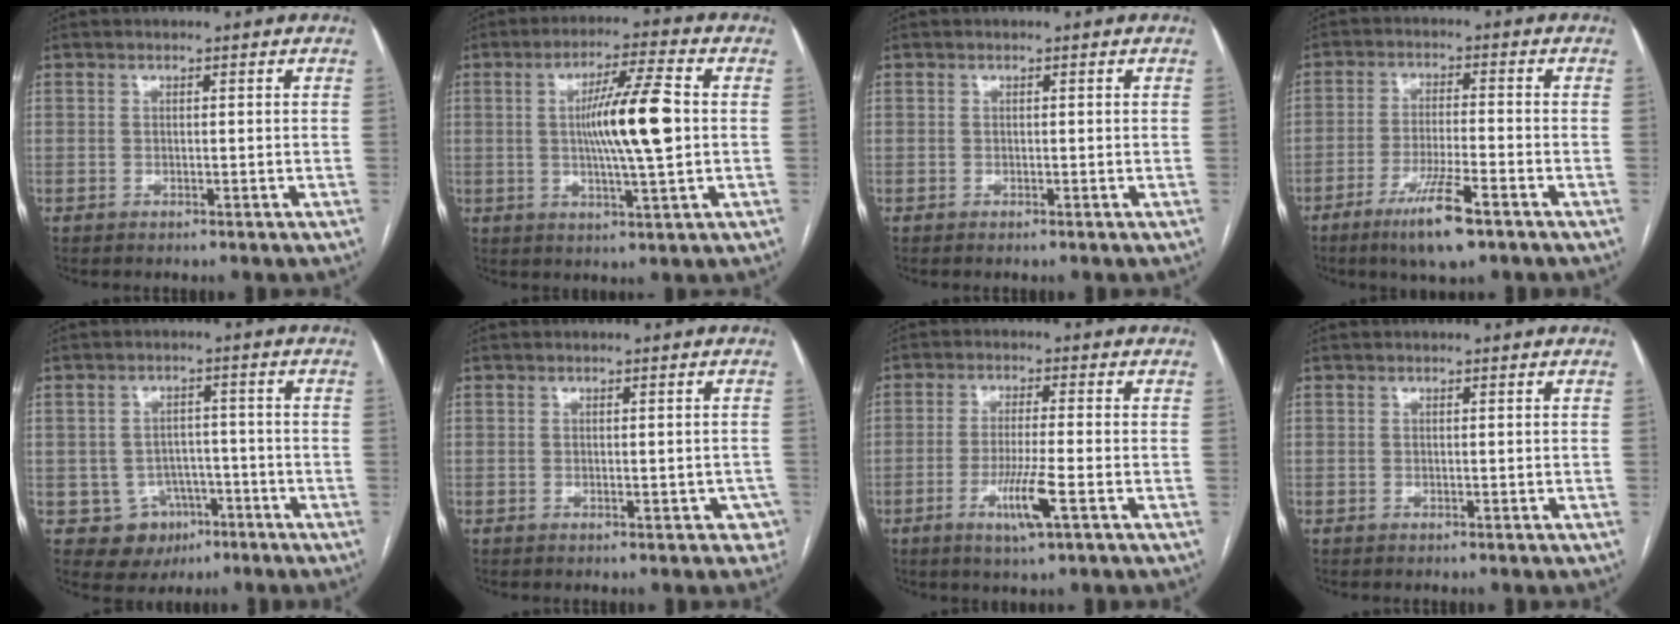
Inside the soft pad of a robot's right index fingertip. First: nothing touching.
{"total": 10.6, "force": [0.5, 0.2, 10.6], "torque": [-0.183, 0.001, 0.008]}
{"total": 0.0}
{"total": 8.4, "force": [-5.2, 0.8, 6.6], "torque": [-0.123, -0.016, -0.085]}
{"total": 5.8, "force": [-2.3, 5.3, 0.9], "torque": [-0.004, 0.013, -0.020]}
{"total": 2.8, "force": [-1.2, 1.4, 2.1], "torque": [-0.010, 0.007, -0.010]}
{"total": 6.7, "force": [-2.7, -0.2, 6.2], "torque": [-0.118, -0.014, -0.048]}
{"total": 0.0}